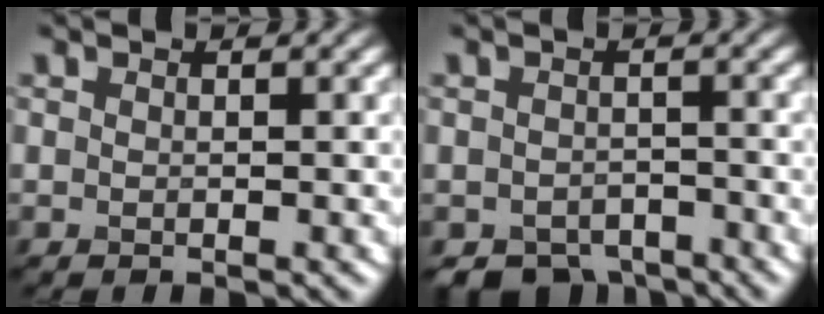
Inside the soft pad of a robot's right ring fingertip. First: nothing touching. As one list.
[{"total": 3.8, "force": [-3.0, 2.1, 1.1], "torque": [-0.004, -0.007, -0.048]}]